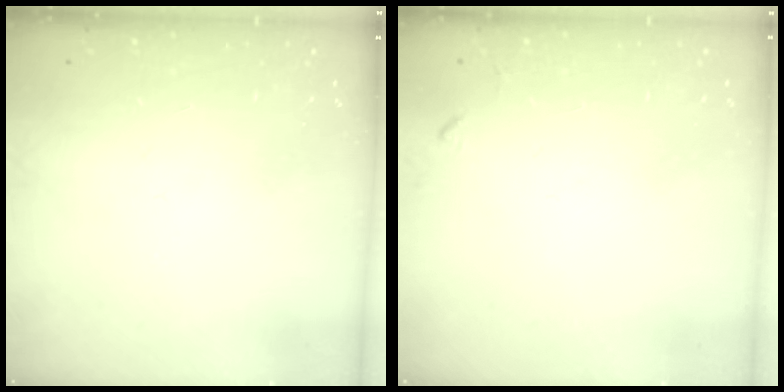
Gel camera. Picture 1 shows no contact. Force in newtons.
{"total": 3.5, "press": 3.5, "slide": 0.5}